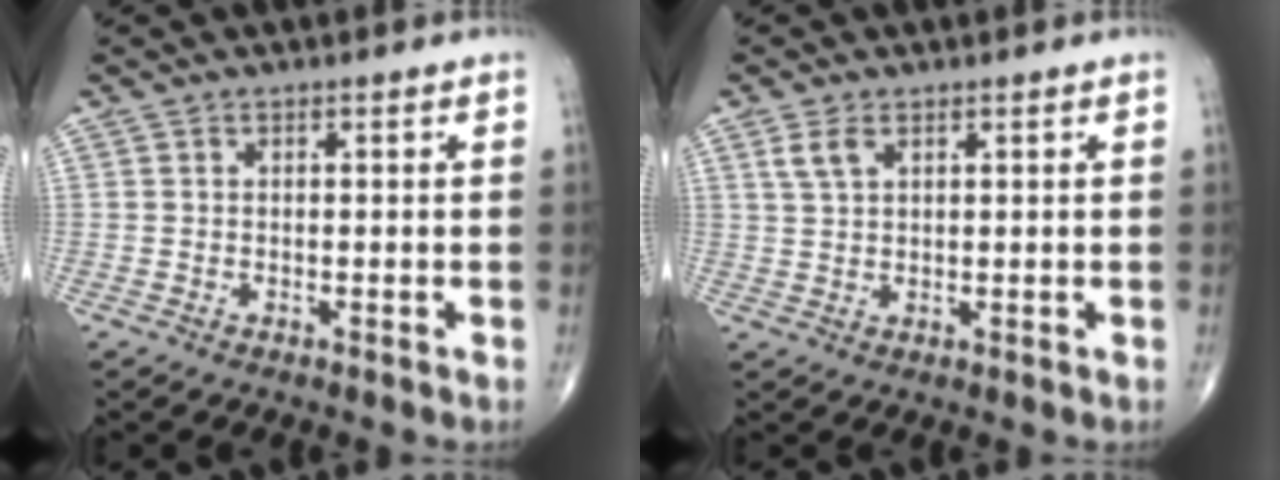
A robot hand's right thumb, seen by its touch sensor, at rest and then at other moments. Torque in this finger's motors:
{"motor_torque": [0.06, 0.06, 0.43, 0.32, 0.09]}